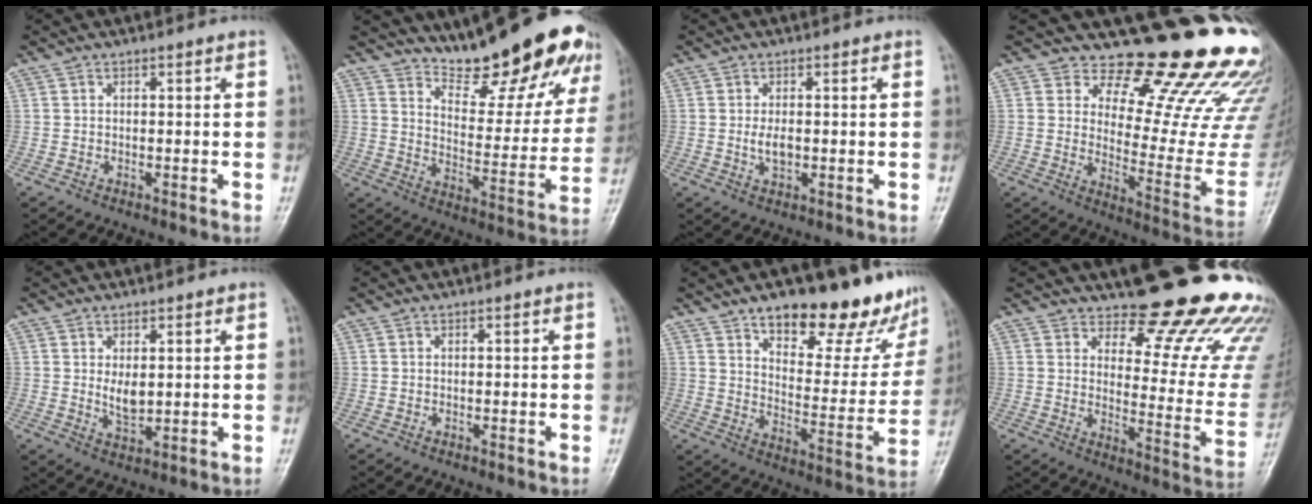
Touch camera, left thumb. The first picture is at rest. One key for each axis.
{"total": 22.1, "fx": 18.5, "fy": 5.5, "fz": 10.6, "tx": -0.107, "ty": -0.132, "tz": 0.254}
{"total": 2.9, "fx": -0.1, "fy": 1.7, "fz": 2.4, "tx": -0.044, "ty": -0.004, "tz": -0.002}
{"total": 22.5, "fx": 18.5, "fy": 6.8, "fz": 10.7, "tx": -0.091, "ty": -0.163, "tz": 0.231}
{"total": 3.9, "fx": 0.9, "fy": 2.2, "fz": 3.1, "tx": -0.044, "ty": -0.014, "tz": 0.020}
{"total": 0.0}
{"total": 22.8, "fx": 16.2, "fy": 8.8, "fz": 13.3, "tx": -0.129, "ty": -0.096, "tz": 0.228}
{"total": 19.2, "fx": 16.3, "fy": 5.3, "fz": 8.6, "tx": -0.055, "ty": -0.155, "tz": 0.196}